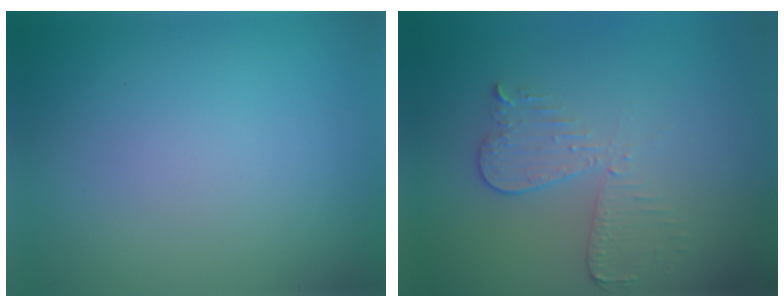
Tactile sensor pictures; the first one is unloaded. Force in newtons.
{"total": 3.1, "press": 2.6, "slide": 1.6}